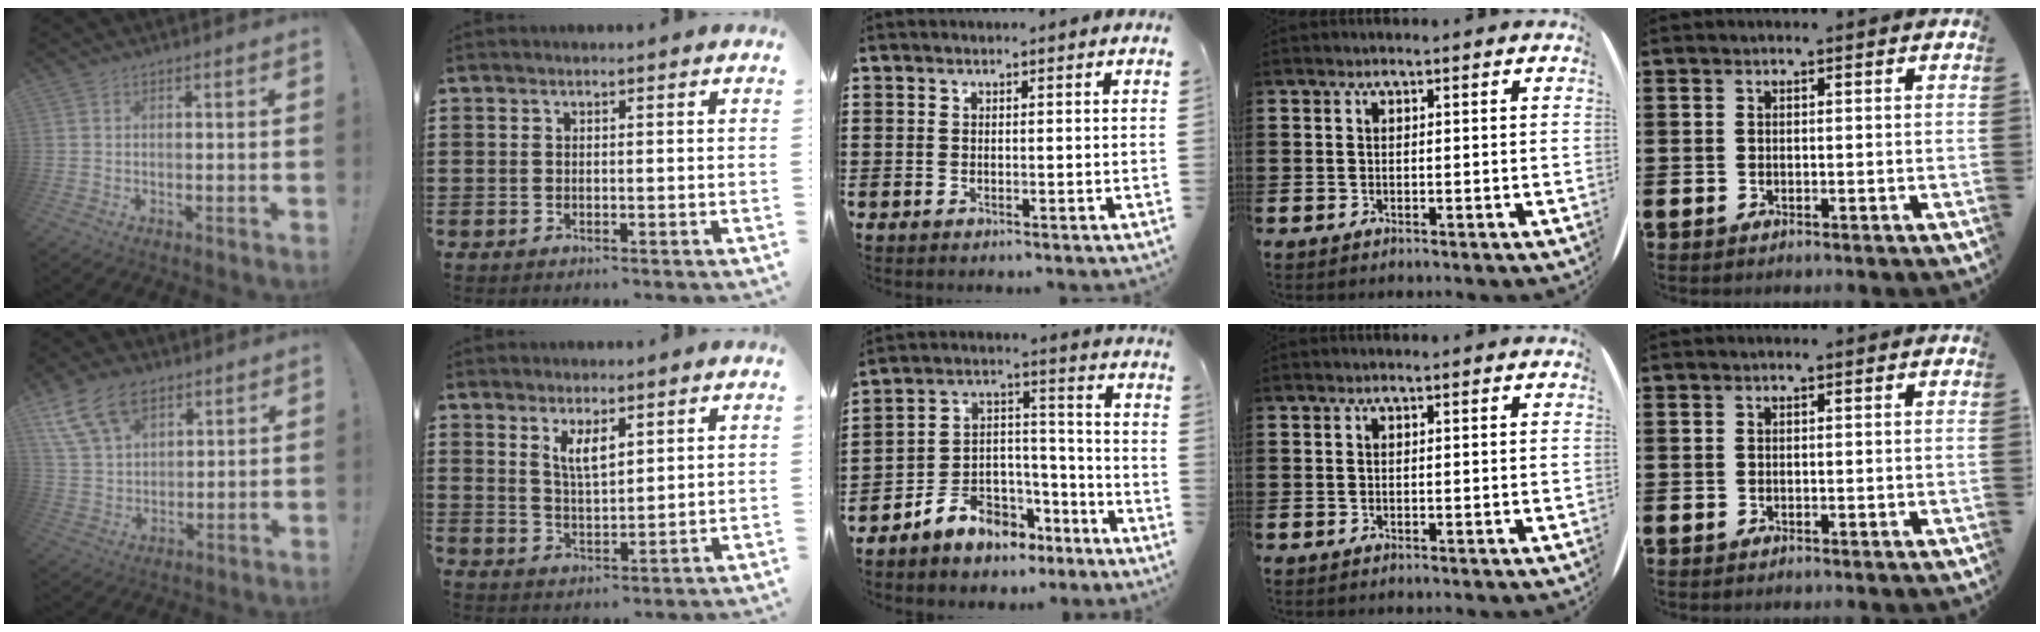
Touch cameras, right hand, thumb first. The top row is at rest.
{"thumb": {"total": 14.7, "force": [8.6, 9.4, 7.4], "torque": [-0.126, -0.039, 0.164]}, "index": {"total": 4.2, "force": [2.4, 1.4, 3.1], "torque": [-0.066, 0.003, 0.043]}, "middle": {"total": 5.8, "force": [-4.9, 3.1, -0.1], "torque": [-0.007, 0.016, -0.096]}}